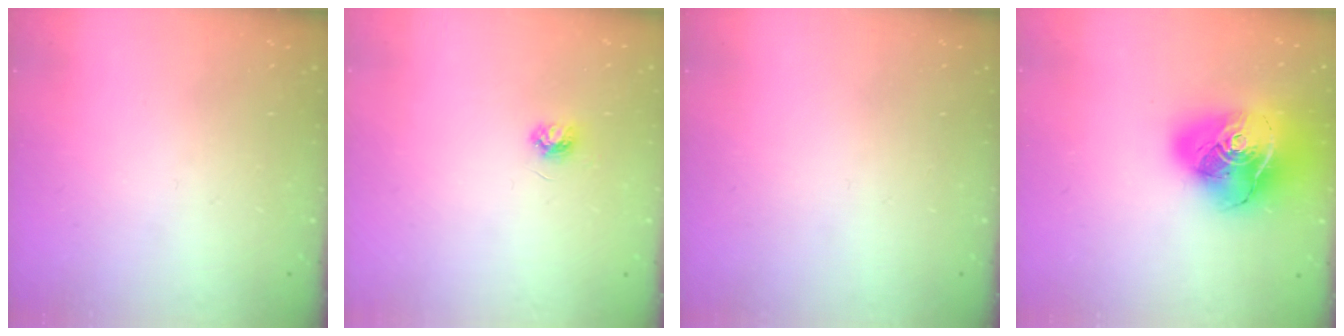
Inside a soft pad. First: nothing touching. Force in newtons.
{"total": 3.9, "press": 3.9, "slide": 0.5}
{"total": 0.0}
{"total": 22.2, "press": 22.0, "slide": 2.8}